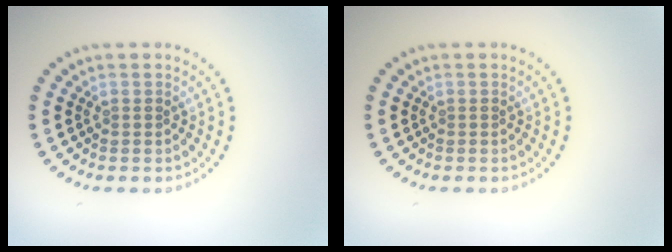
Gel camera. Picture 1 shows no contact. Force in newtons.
{"total": 0.0}